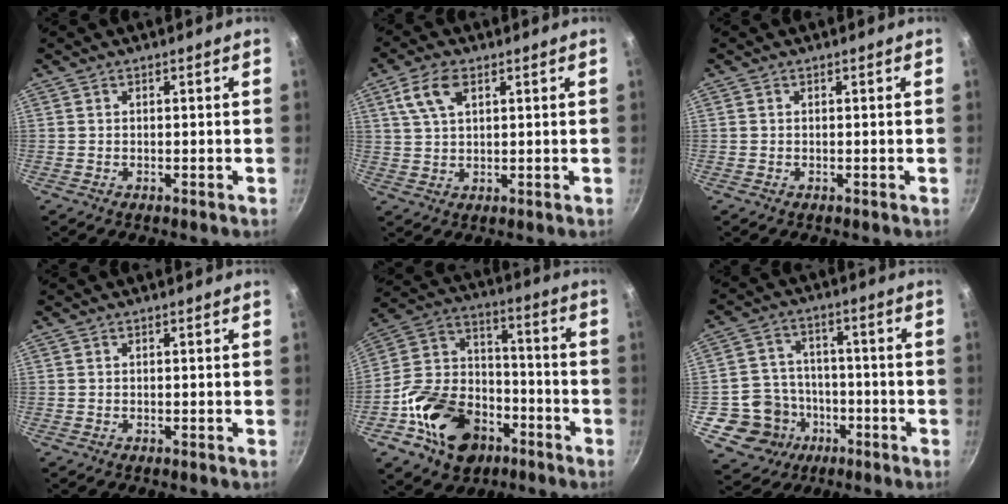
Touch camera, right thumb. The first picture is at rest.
{"total": 6.7, "force": [2.9, 3.6, 4.9], "torque": [-0.090, 0.004, 0.056]}
{"total": 0.0}
{"total": 0.0}
{"total": 21.1, "force": [-9.2, 15.1, 11.5], "torque": [-0.189, 0.069, -0.155]}
{"total": 11.3, "force": [-3.9, 10.3, 2.6], "torque": [-0.010, 0.047, -0.058]}